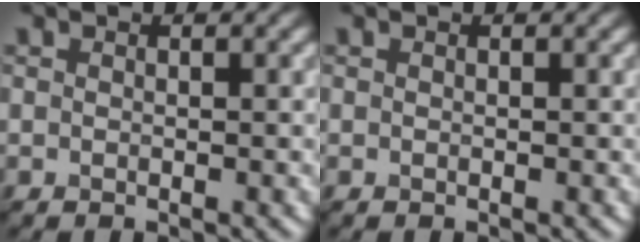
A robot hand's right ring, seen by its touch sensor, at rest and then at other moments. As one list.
[{"total": 0.0}]